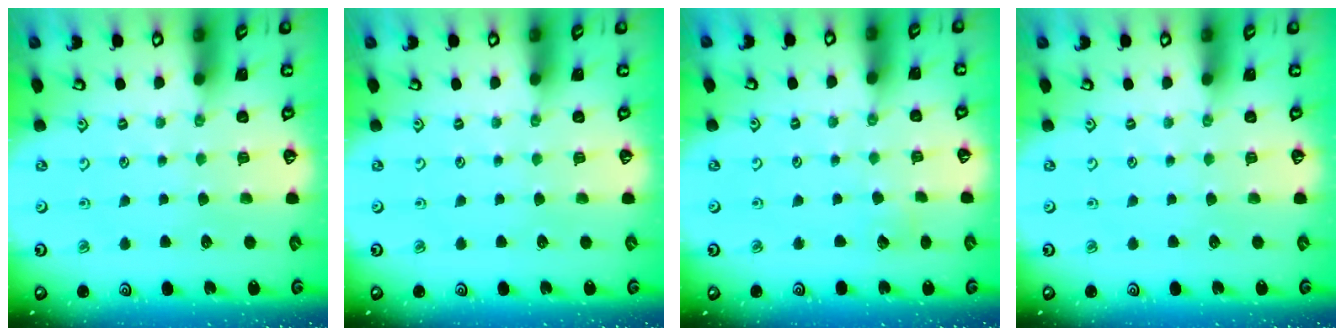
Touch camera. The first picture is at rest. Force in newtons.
{"total": 0.0}
{"total": 2.7, "press": 2.7, "slide": 0.2}
{"total": 0.0}